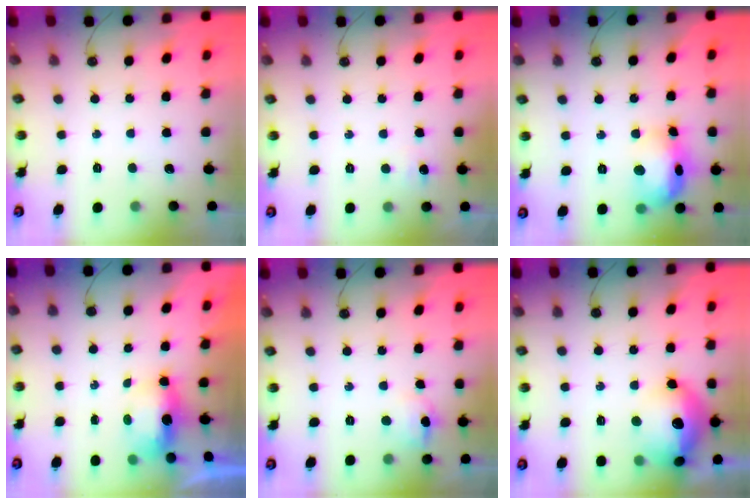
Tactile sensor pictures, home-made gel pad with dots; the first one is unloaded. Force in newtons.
{"total": 4.5, "press": 4.4, "slide": 0.9}
{"total": 14.3, "press": 14.1, "slide": 2.0}
{"total": 5.9, "press": 5.8, "slide": 1.1}
{"total": 6.7, "press": 6.6, "slide": 1.2}
{"total": 19.2, "press": 19.1, "slide": 1.5}